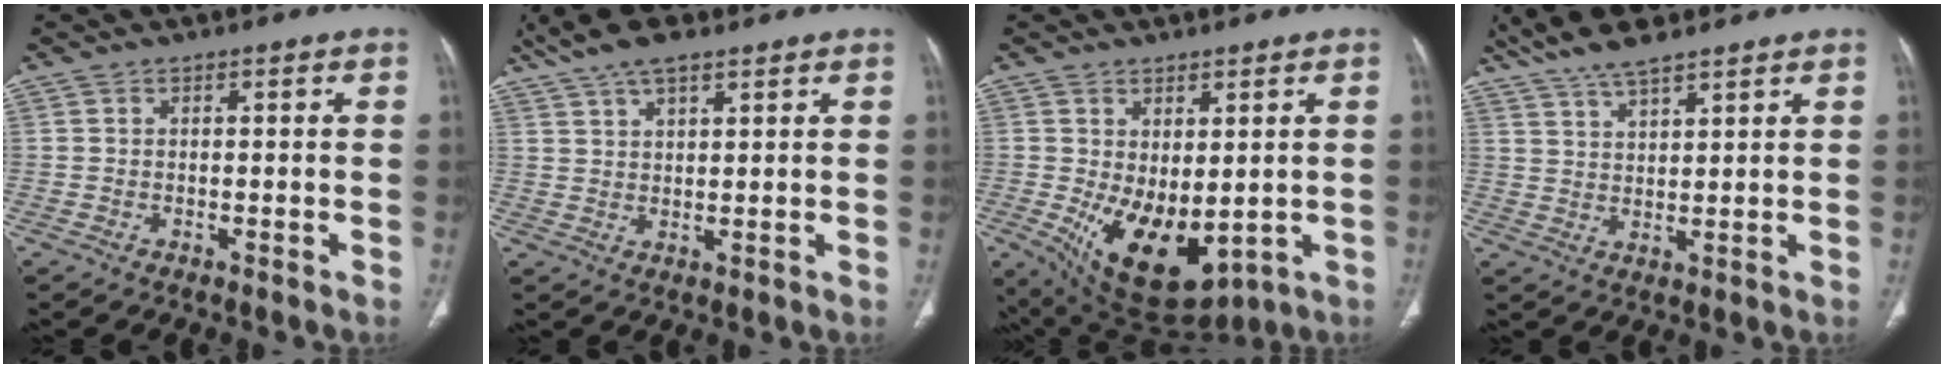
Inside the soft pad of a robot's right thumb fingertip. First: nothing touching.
{"total": 8.8, "force": [6.1, 3.2, 5.5], "torque": [-0.101, -0.003, 0.113]}
{"total": 13.5, "force": [-1.7, 7.4, 11.1], "torque": [-0.173, -0.019, 0.006]}
{"total": 9.4, "force": [7.5, 2.4, 5.3], "torque": [-0.098, -0.018, 0.143]}